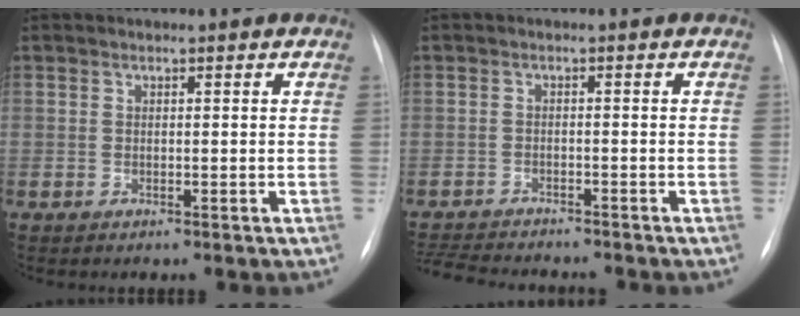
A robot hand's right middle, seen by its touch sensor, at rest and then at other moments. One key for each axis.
{"total": 8.7, "fx": -8.2, "fy": 1.1, "fz": 2.8, "tx": -0.044, "ty": -0.006, "tz": -0.126}